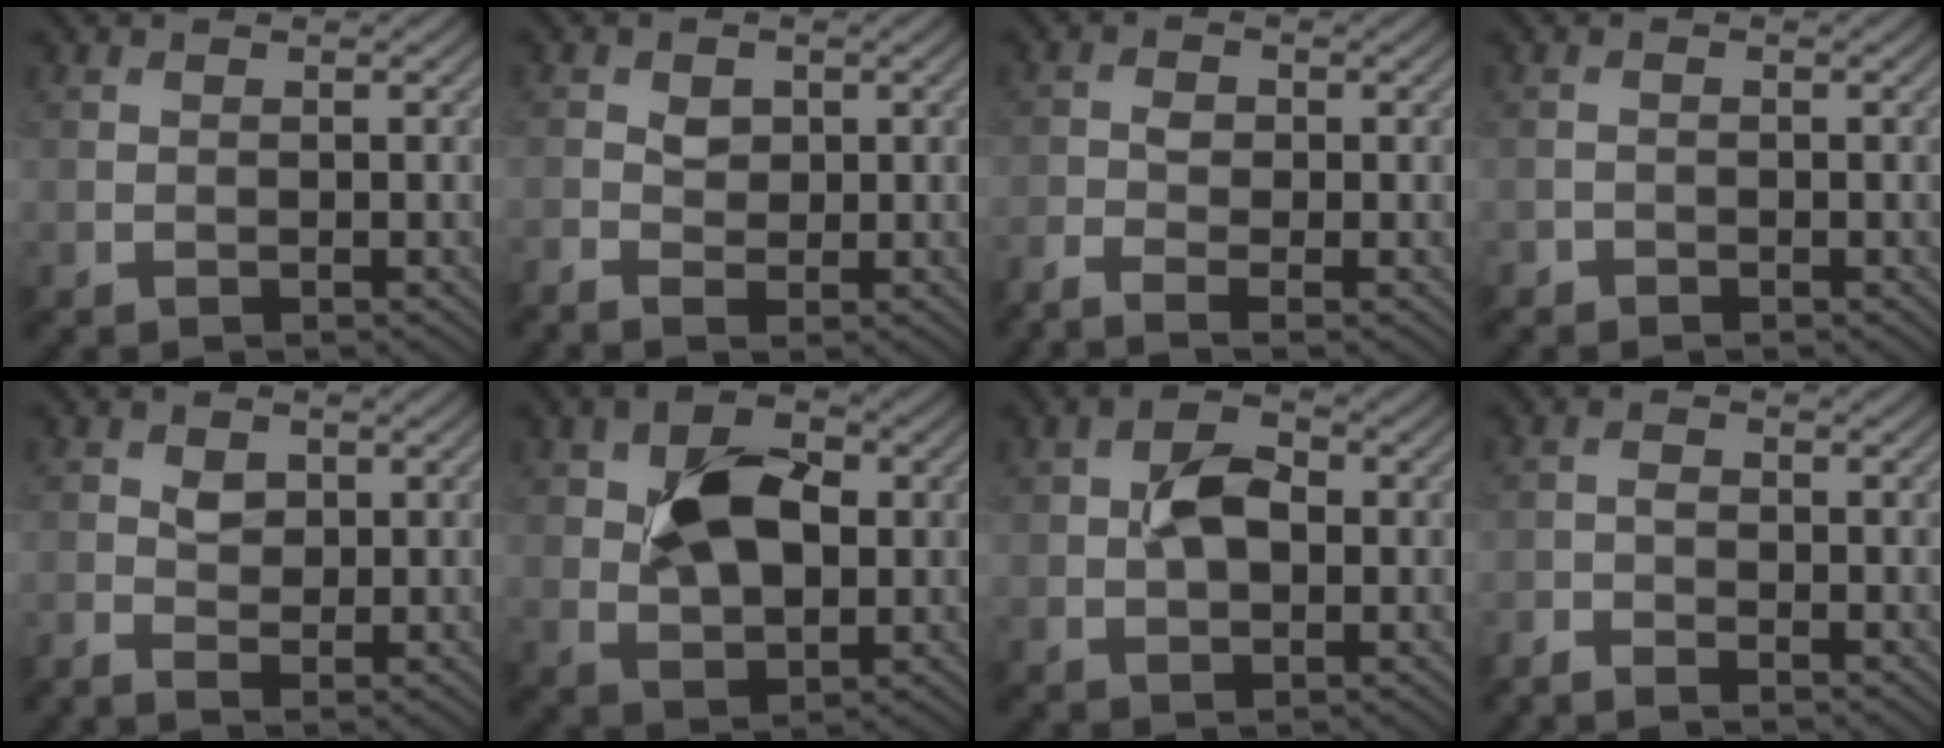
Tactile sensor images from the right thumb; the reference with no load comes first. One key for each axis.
{"total": 1.8, "fx": -0.2, "fy": 1.4, "fz": 1.1, "tx": -0.025, "ty": 0.002, "tz": -0.007}
{"total": 2.7, "fx": -1.6, "fy": 0.8, "fz": 2.0, "tx": -0.046, "ty": -0.002, "tz": -0.040}
{"total": 0.7, "fx": -0.6, "fy": 0.4, "fz": 0.0, "tx": 0.002, "ty": -0.002, "tz": -0.013}
{"total": 1.8, "fx": -0.2, "fy": 1.3, "fz": 1.2, "tx": -0.027, "ty": 0.003, "tz": -0.007}
{"total": 8.8, "fx": 1.4, "fy": 5.4, "fz": 6.8, "tx": -0.123, "ty": 0.007, "tz": 0.019}
{"total": 4.8, "fx": 0.3, "fy": 2.9, "fz": 3.8, "tx": -0.074, "ty": 0.004, "tz": 0.001}
{"total": 2.5, "fx": -2.3, "fy": 0.4, "fz": 0.9, "tx": -0.021, "ty": -0.005, "tz": -0.051}